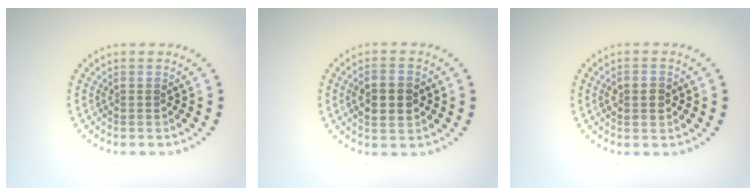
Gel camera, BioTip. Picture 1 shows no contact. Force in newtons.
{"total": 3.3, "press": 3.3, "slide": 0.1}
{"total": 1.9, "press": 1.9, "slide": 0.0}